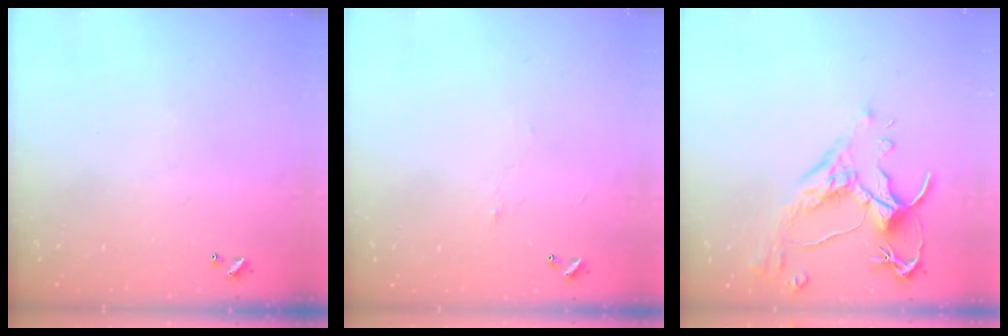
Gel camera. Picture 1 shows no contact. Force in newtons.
{"total": 0.8, "press": 0.6, "slide": 0.6}
{"total": 2.5, "press": 2.1, "slide": 1.2}